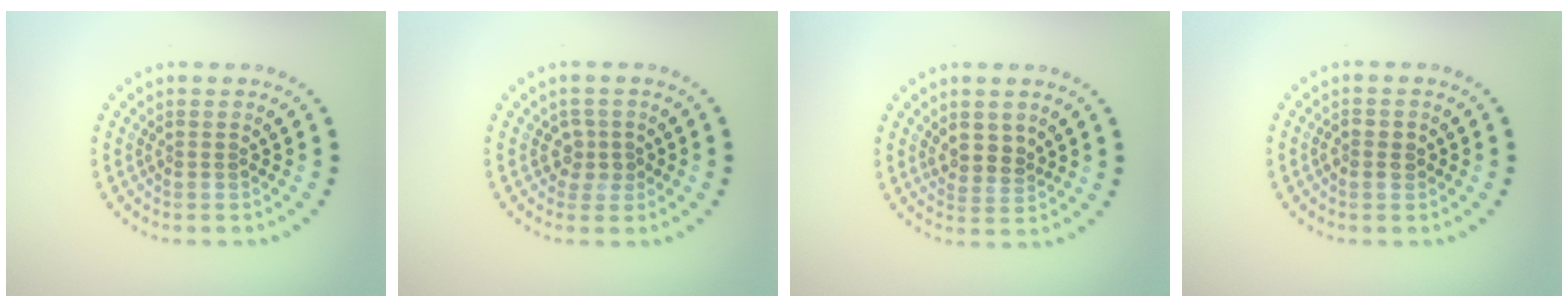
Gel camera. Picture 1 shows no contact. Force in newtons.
{"total": 1.3, "press": 1.2, "slide": 0.6}
{"total": 2.3, "press": 2.1, "slide": 0.9}
{"total": 1.5, "press": 1.4, "slide": 0.4}